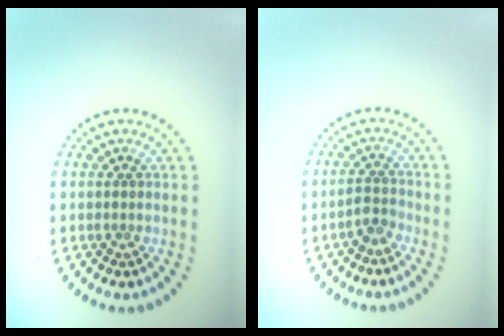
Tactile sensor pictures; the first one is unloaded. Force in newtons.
{"total": 1.7, "press": 1.3, "slide": 1.1}